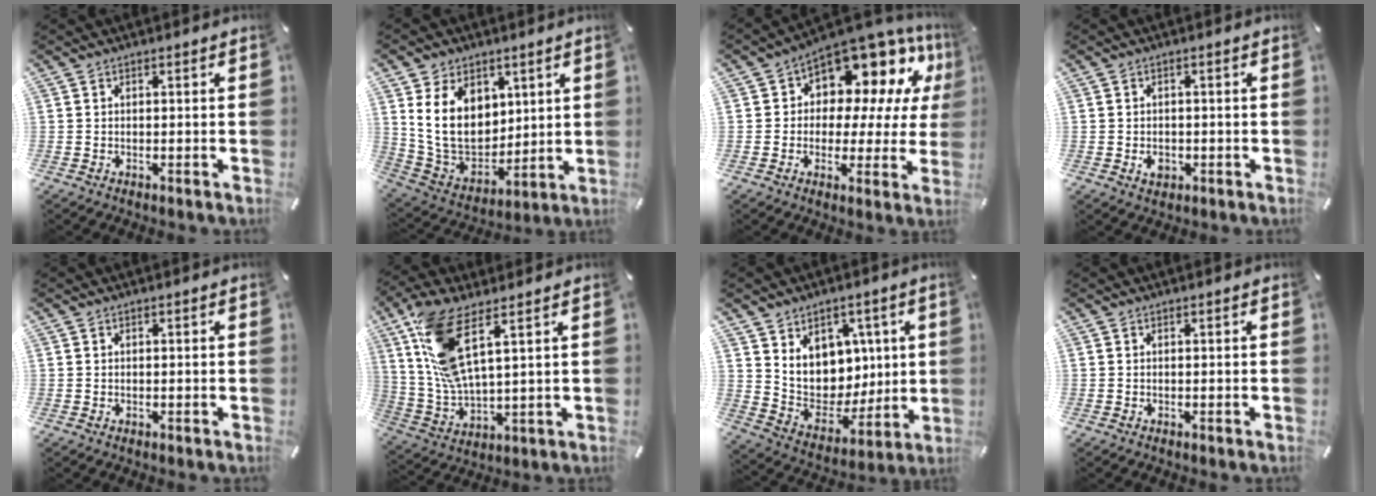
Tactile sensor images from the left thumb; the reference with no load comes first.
{"total": 15.3, "force": [5.2, 11.7, 8.5], "torque": [-0.178, -0.026, 0.098]}
{"total": 12.1, "force": [7.9, 7.1, 5.8], "torque": [-0.089, -0.077, 0.137]}
{"total": 3.1, "force": [-0.9, 2.3, 1.9], "torque": [-0.040, 0.001, -0.016]}
{"total": 0.0}
{"total": 13.5, "force": [6.5, 4.5, 11.0], "torque": [-0.249, -0.029, 0.114]}
{"total": 11.4, "force": [4.6, 9.9, 3.3], "torque": [-0.061, -0.050, 0.100]}
{"total": 0.0}